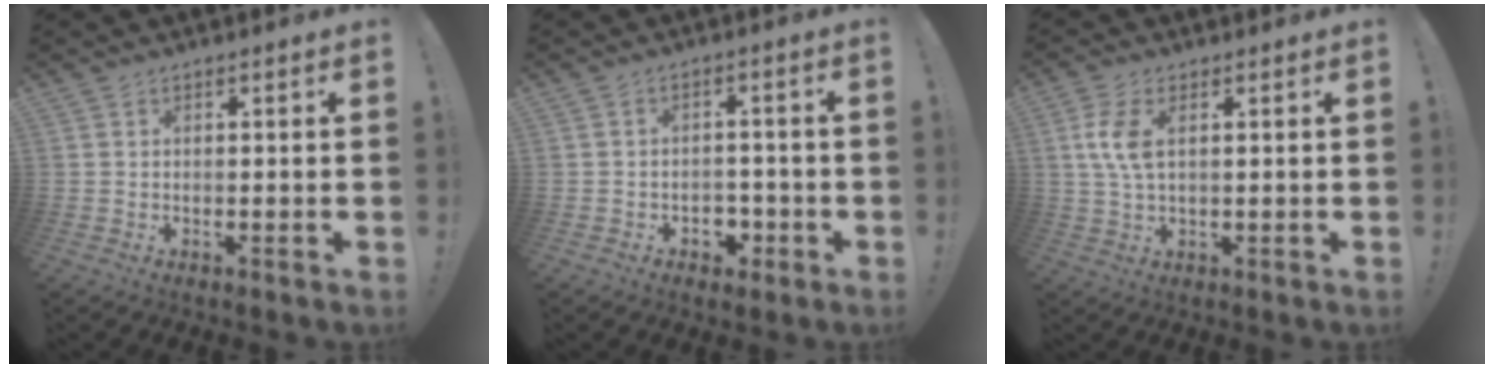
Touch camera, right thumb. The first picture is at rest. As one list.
[{"total": 4.6, "force": [-1.6, 3.9, 1.7], "torque": [-0.018, 0.001, -0.025]}, {"total": 7.2, "force": [1.7, 3.6, 6.0], "torque": [-0.117, -0.006, 0.025]}]